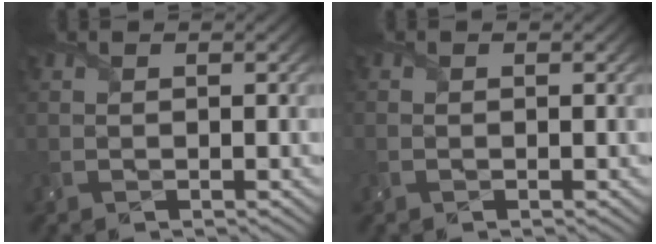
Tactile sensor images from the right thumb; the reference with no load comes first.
{"total": 0.6, "force": [-0.4, 0.3, 0.4], "torque": [-0.011, -0.002, -0.009]}